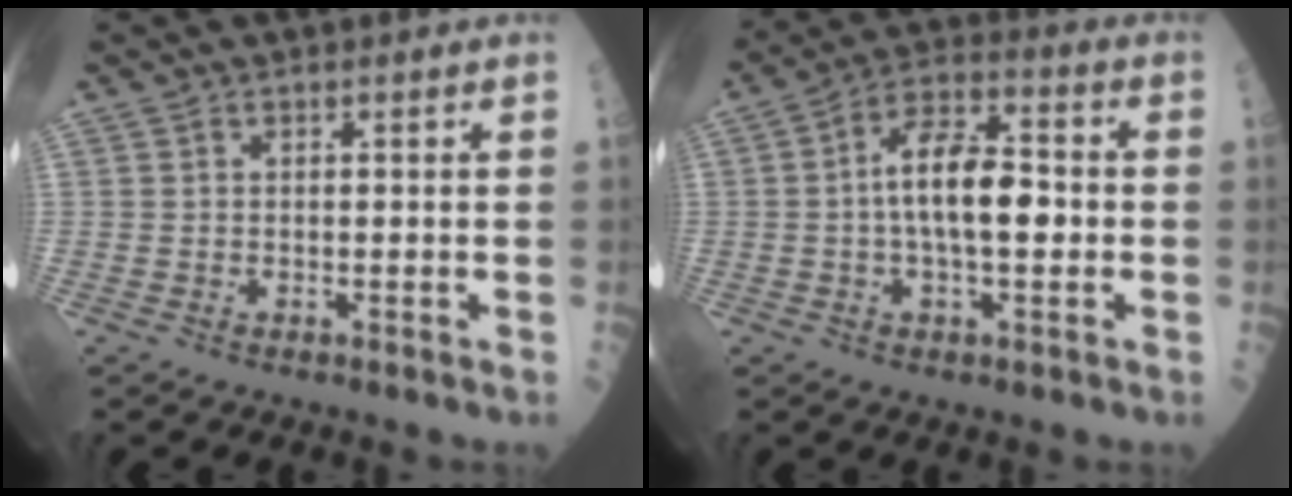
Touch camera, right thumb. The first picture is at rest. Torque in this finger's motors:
{"motor_torque": [0.24, 0.27, 0.21, -0.17, 0.09]}